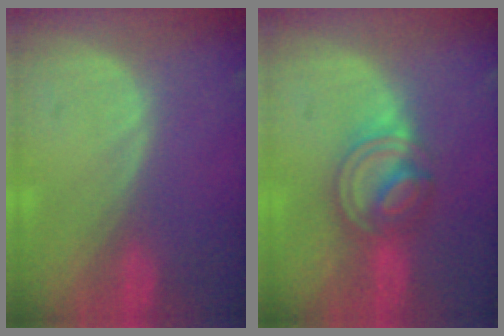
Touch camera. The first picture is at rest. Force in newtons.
{"total": 6.8, "press": 6.2, "slide": 2.6}